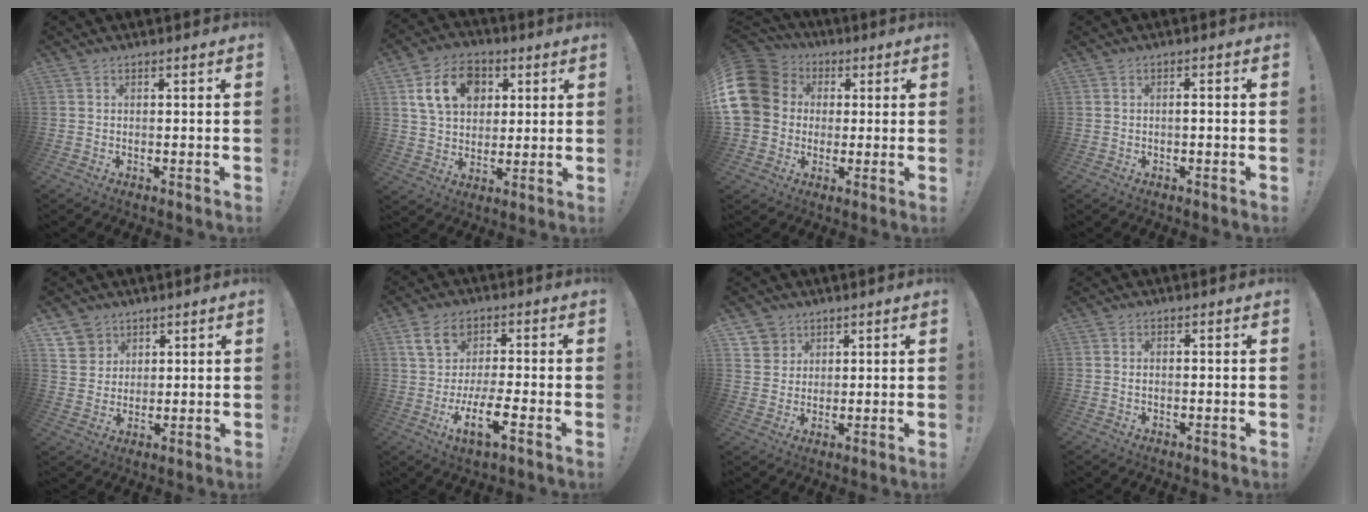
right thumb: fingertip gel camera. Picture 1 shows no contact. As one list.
[{"total": 16.2, "force": [5.5, 12.1, 9.3], "torque": [-0.144, -0.004, 0.108]}, {"total": 16.8, "force": [2.4, 14.1, 8.8], "torque": [-0.162, 0.010, 0.052]}, {"total": 1.1, "force": [-0.6, -0.1, 0.9], "torque": [-0.017, 0.001, -0.012]}, {"total": 6.7, "force": [4.3, 5.1, 0.3], "torque": [-0.003, -0.034, 0.085]}, {"total": 12.5, "force": [-1.5, 5.7, 11.1], "torque": [-0.199, -0.001, -0.030]}, {"total": 5.6, "force": [3.5, 4.4, 0.2], "torque": [0.005, -0.027, 0.066]}, {"total": 0.9, "force": [0.1, 0.5, 0.7], "torque": [-0.015, 0.003, 0.002]}]